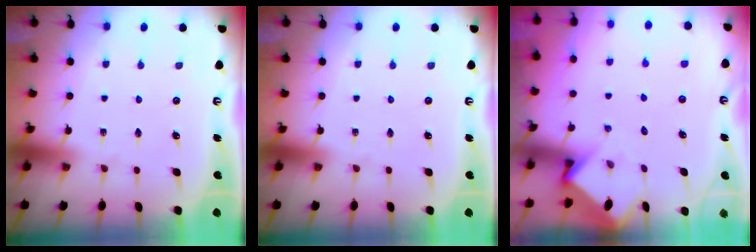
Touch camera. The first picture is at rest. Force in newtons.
{"total": 0.0}
{"total": 3.7, "press": 3.7, "slide": 0.2}